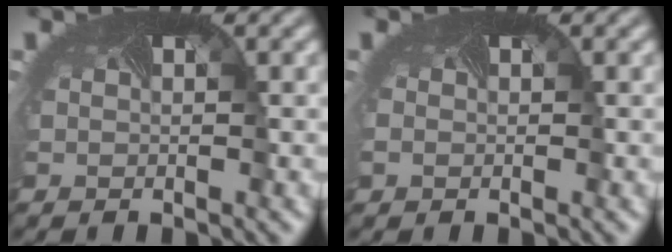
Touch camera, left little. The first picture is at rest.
{"total": 1.1, "force": [-0.3, 1.0, 0.4], "torque": [-0.011, 0.000, 0.000]}